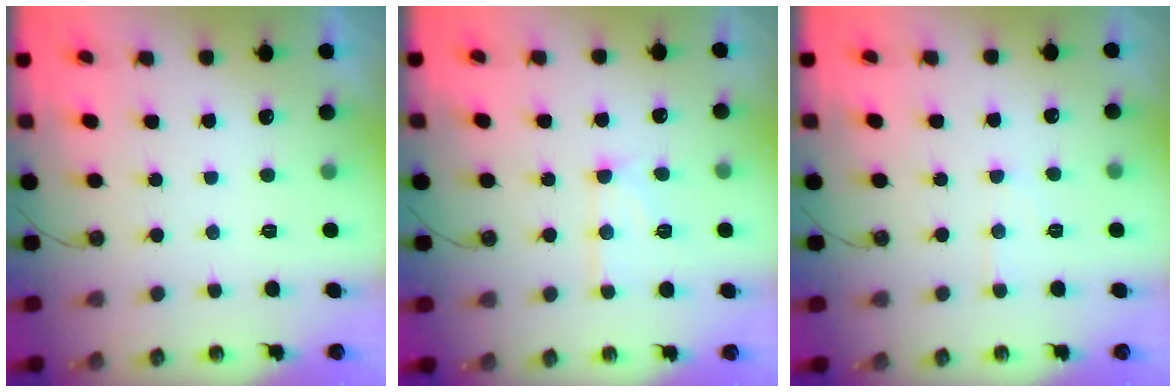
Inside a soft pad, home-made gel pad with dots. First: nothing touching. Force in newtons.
{"total": 10.0, "press": 10.0, "slide": 0.6}
{"total": 5.6, "press": 5.6, "slide": 0.8}